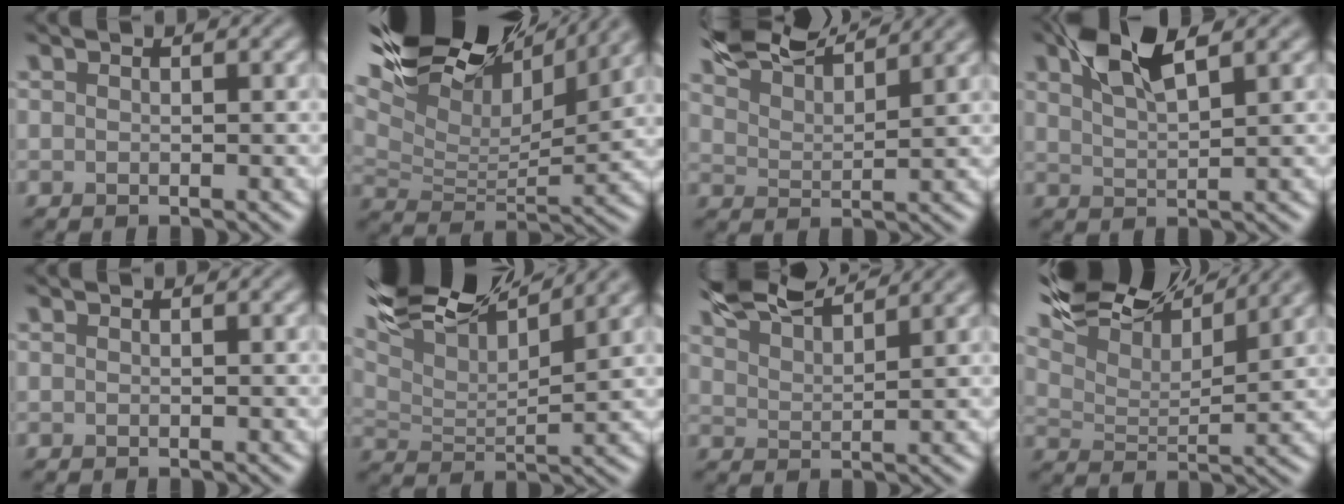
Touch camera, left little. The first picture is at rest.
{"total": 14.4, "force": [10.5, 5.2, 8.4], "torque": [-0.175, 0.036, 0.156]}
{"total": 7.2, "force": [6.7, 1.1, 2.5], "torque": [-0.057, 0.019, 0.109]}
{"total": 5.1, "force": [3.0, 1.6, 3.8], "torque": [-0.079, 0.013, 0.055]}
{"total": 0.0}
{"total": 11.0, "force": [8.3, 3.0, 6.6], "torque": [-0.129, 0.014, 0.135]}
{"total": 6.6, "force": [5.9, 1.0, 2.6], "torque": [-0.055, 0.019, 0.096]}
{"total": 10.2, "force": [9.0, 2.2, 4.2], "torque": [-0.098, 0.013, 0.139]}